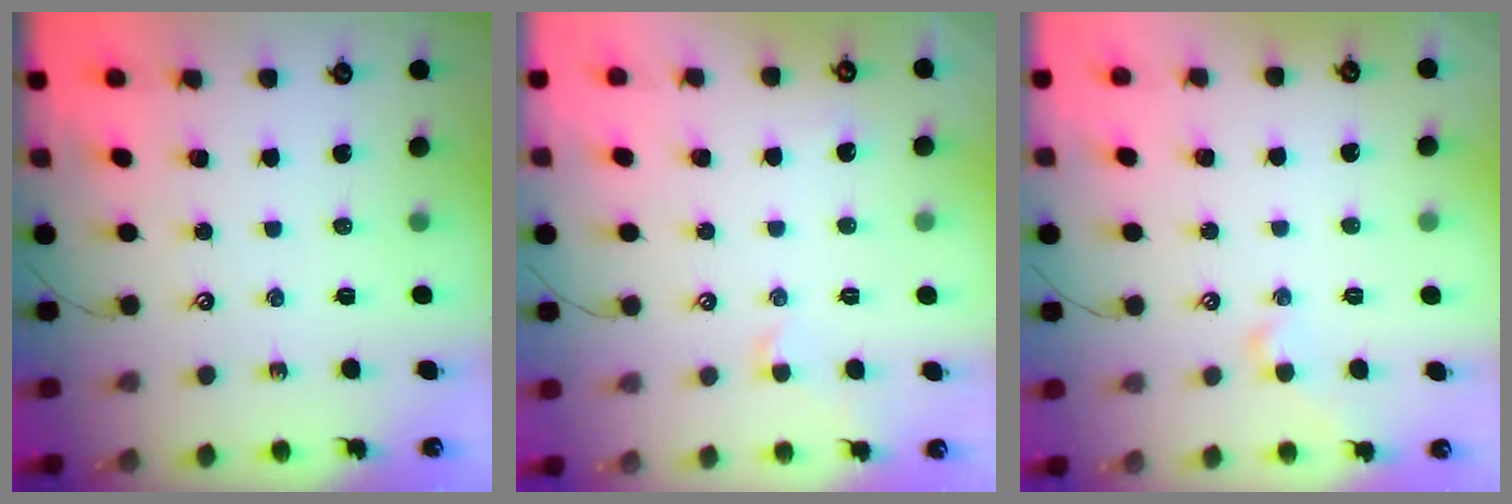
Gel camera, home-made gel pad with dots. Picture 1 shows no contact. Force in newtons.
{"total": 0.5, "press": 0.2, "slide": 0.5}
{"total": 1.7, "press": 1.6, "slide": 0.7}